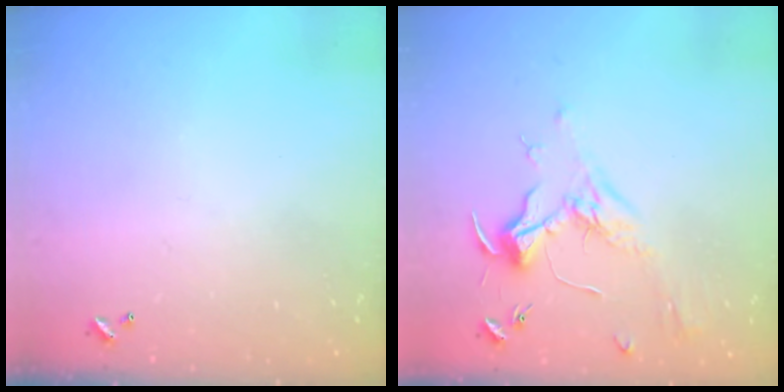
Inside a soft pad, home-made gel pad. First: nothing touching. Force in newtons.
{"total": 1.9, "press": 1.7, "slide": 0.8}